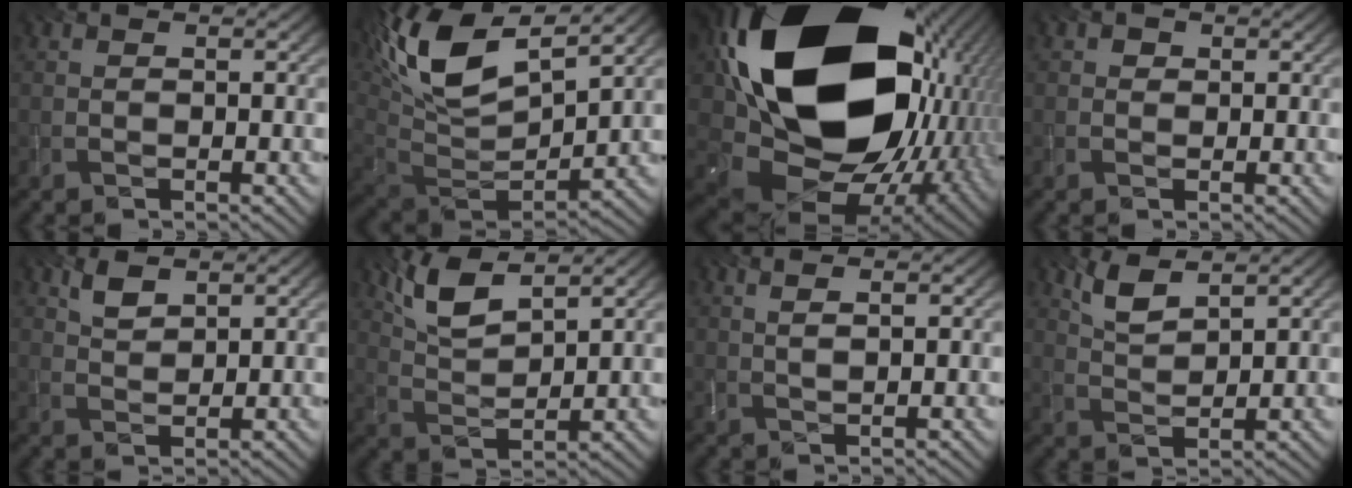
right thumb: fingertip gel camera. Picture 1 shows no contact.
{"total": 16.1, "force": [7.7, 7.2, 12.1], "torque": [-0.290, 0.033, 0.143]}
{"total": 23.4, "force": [4.3, 17.2, 15.3], "torque": [-0.353, -0.065, 0.121]}
{"total": 1.2, "force": [0.3, 1.1, 0.3], "torque": [-0.002, -0.001, 0.002]}
{"total": 2.8, "force": [1.9, 1.2, 1.6], "torque": [-0.039, -0.001, 0.041]}
{"total": 7.0, "force": [4.7, 2.2, 4.7], "torque": [-0.113, 0.002, 0.098]}
{"total": 1.8, "force": [1.0, 0.4, 1.5], "torque": [-0.024, 0.003, 0.019]}
{"total": 4.3, "force": [3.0, 1.4, 2.7], "torque": [-0.070, -0.003, 0.066]}